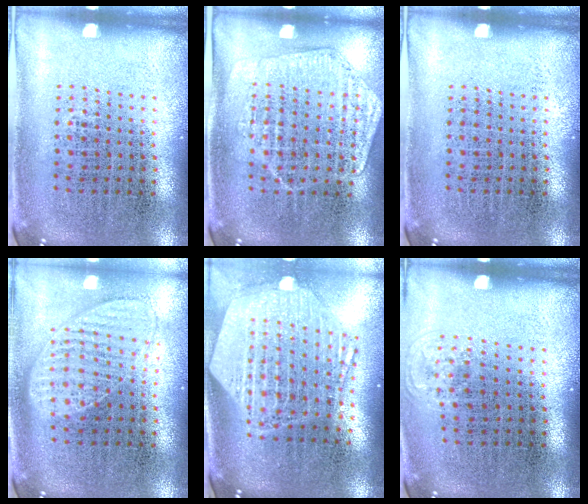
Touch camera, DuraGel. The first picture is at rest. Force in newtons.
{"total": 1.4, "press": 1.4, "slide": 0.3}
{"total": 0.0}
{"total": 1.0, "press": 1.0, "slide": 0.2}
{"total": 2.8, "press": 2.2, "slide": 1.7}
{"total": 0.6, "press": 0.5, "slide": 0.3}